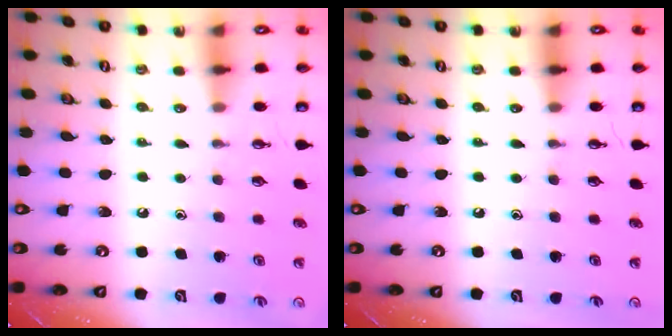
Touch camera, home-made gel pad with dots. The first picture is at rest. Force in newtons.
{"total": 0.0}